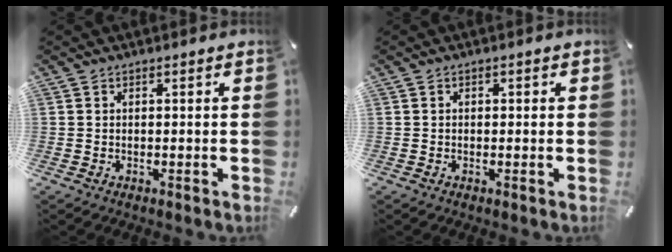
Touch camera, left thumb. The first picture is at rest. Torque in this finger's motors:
{"motor_torque": [-0.09, -0.43, -0.09, 0.13, -0.01]}